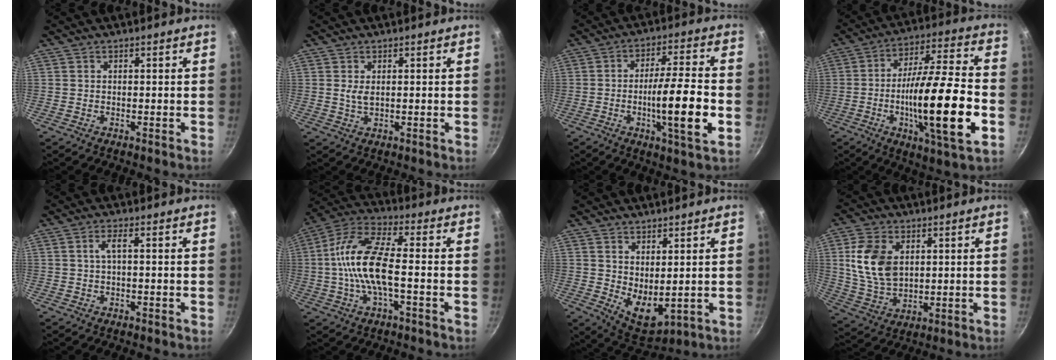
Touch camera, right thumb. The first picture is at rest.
{"total": 2.1, "force": [0.5, 0.9, 1.8], "torque": [-0.035, -0.005, 0.011]}
{"total": 13.3, "force": [-3.1, 2.0, 12.8], "torque": [-0.202, 0.018, -0.053]}
{"total": 22.0, "force": [-5.2, 4.4, 20.9], "torque": [-0.342, 0.025, -0.088]}
{"total": 2.1, "force": [0.1, 0.4, 2.1], "torque": [-0.044, 0.007, 0.004]}
{"total": 13.3, "force": [-1.3, 4.7, 12.4], "torque": [-0.249, 0.033, -0.041]}
{"total": 7.4, "force": [2.3, 3.8, 6.0], "torque": [-0.080, -0.039, 0.054]}
{"total": 12.1, "force": [2.8, 8.1, 8.6], "torque": [-0.152, -0.019, 0.061]}